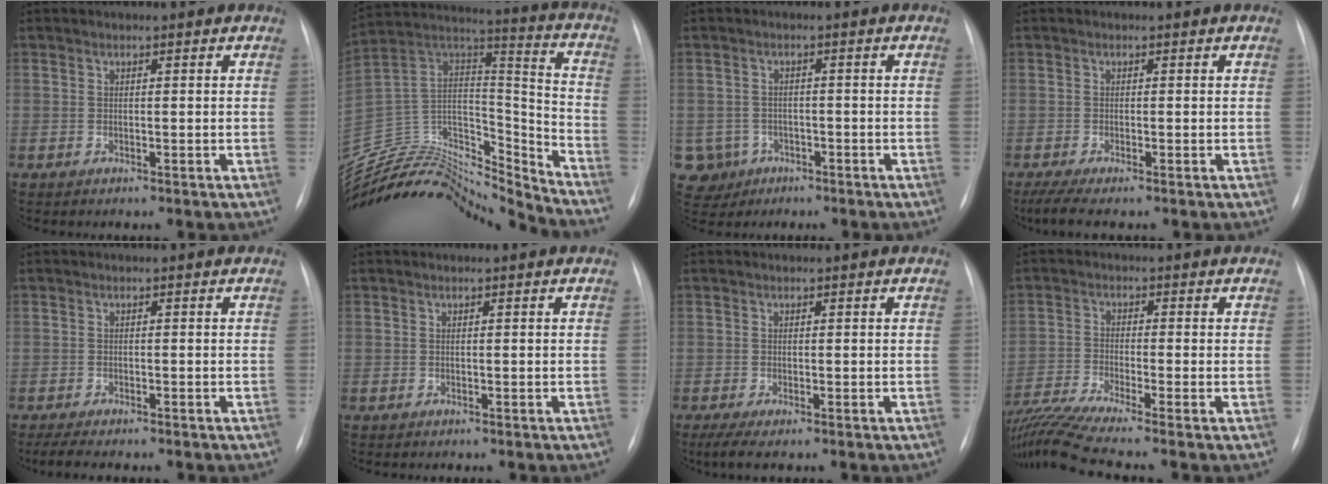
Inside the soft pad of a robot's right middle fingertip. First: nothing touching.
{"total": 25.3, "force": [-24.6, 3.5, 5.1], "torque": [-0.121, 0.044, -0.408]}
{"total": 5.3, "force": [-2.4, 4.8, 0.0], "torque": [-0.008, 0.008, -0.034]}
{"total": 3.0, "force": [-2.2, 0.2, 2.1], "torque": [-0.044, -0.010, -0.043]}
{"total": 4.3, "force": [-3.5, 0.9, 2.3], "torque": [-0.038, -0.011, -0.048]}
{"total": 0.0}
{"total": 2.0, "force": [-1.2, 0.3, 1.6], "torque": [-0.033, -0.008, -0.023]}
{"total": 10.8, "force": [-9.0, -1.7, 5.7], "torque": [-0.118, -0.013, -0.161]}